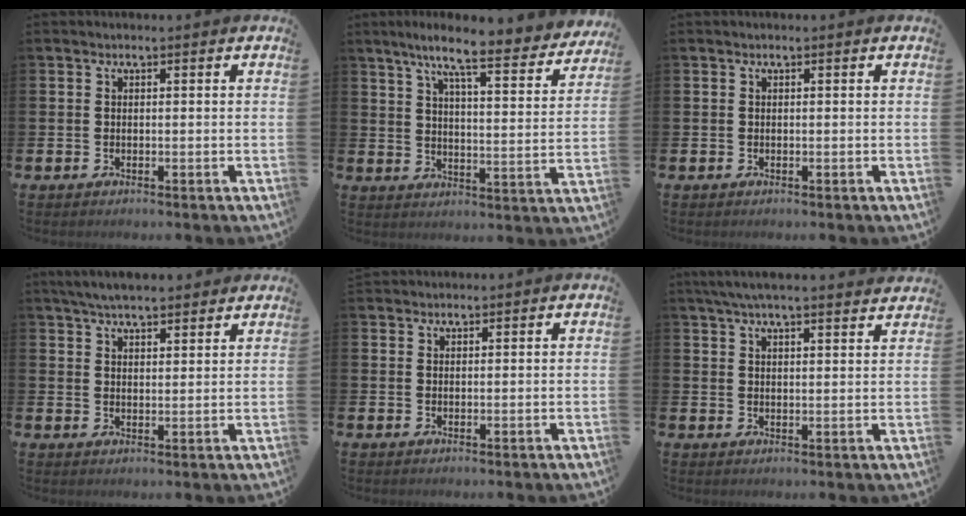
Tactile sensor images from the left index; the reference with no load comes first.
{"total": 9.0, "force": [7.6, 0.7, 4.8], "torque": [-0.099, -0.050, 0.124]}
{"total": 0.0}
{"total": 5.1, "force": [4.9, 0.7, 1.1], "torque": [-0.028, -0.017, 0.089]}
{"total": 1.4, "force": [1.4, 0.3, -0.2], "torque": [0.010, -0.003, 0.024]}
{"total": 5.5, "force": [5.2, 0.2, 1.8], "torque": [-0.054, -0.014, 0.096]}